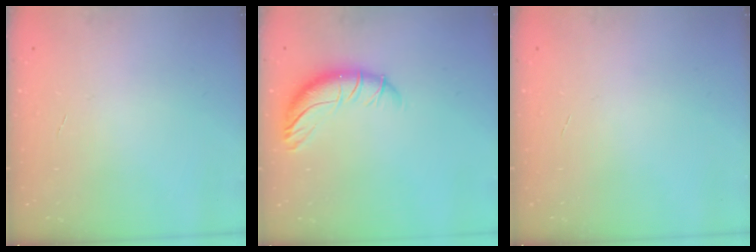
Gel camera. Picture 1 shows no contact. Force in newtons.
{"total": 10.9, "press": 10.7, "slide": 1.9}
{"total": 0.0}